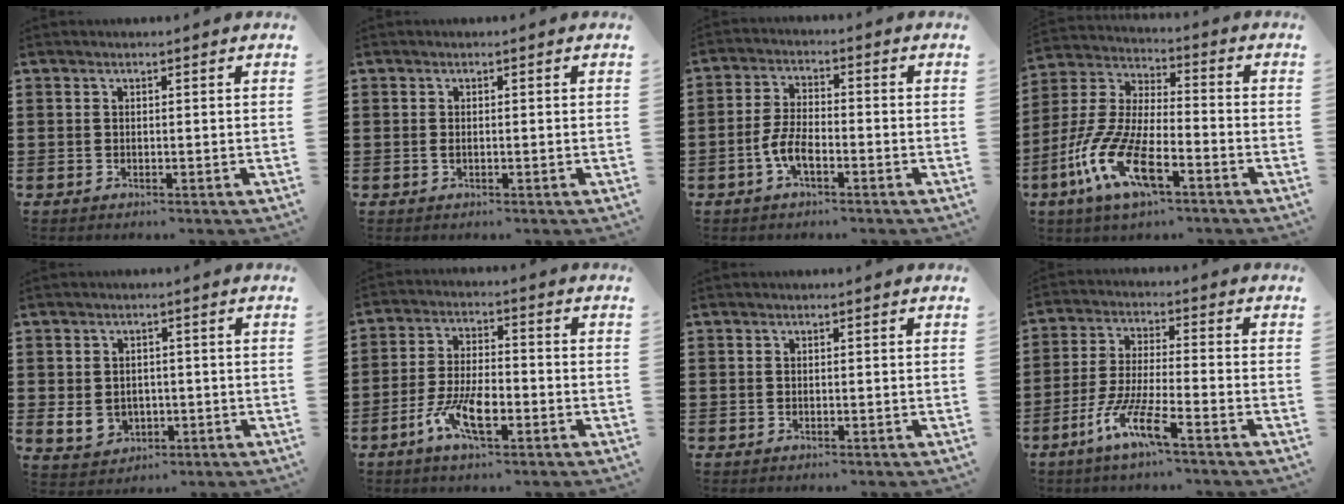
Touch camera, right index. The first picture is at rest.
{"total": 0.8, "force": [0.0, 0.2, 0.7], "torque": [-0.015, -0.002, 0.001]}
{"total": 5.1, "force": [-2.2, 2.0, 4.1], "torque": [-0.105, -0.004, -0.050]}
{"total": 12.6, "force": [-6.6, 4.2, 9.9], "torque": [-0.249, -0.015, -0.135]}
{"total": 3.3, "force": [-0.3, 2.9, 1.6], "torque": [-0.039, 0.006, -0.008]}
{"total": 8.1, "force": [-3.8, 2.8, 6.5], "torque": [-0.149, -0.012, -0.075]}
{"total": 0.0}
{"total": 8.4, "force": [-5.5, 0.5, 6.4], "torque": [-0.149, -0.015, -0.110]}